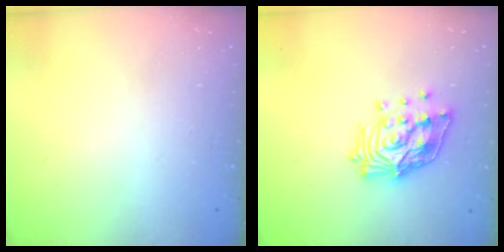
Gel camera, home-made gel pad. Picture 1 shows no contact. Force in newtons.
{"total": 14.6, "press": 14.5, "slide": 1.8}